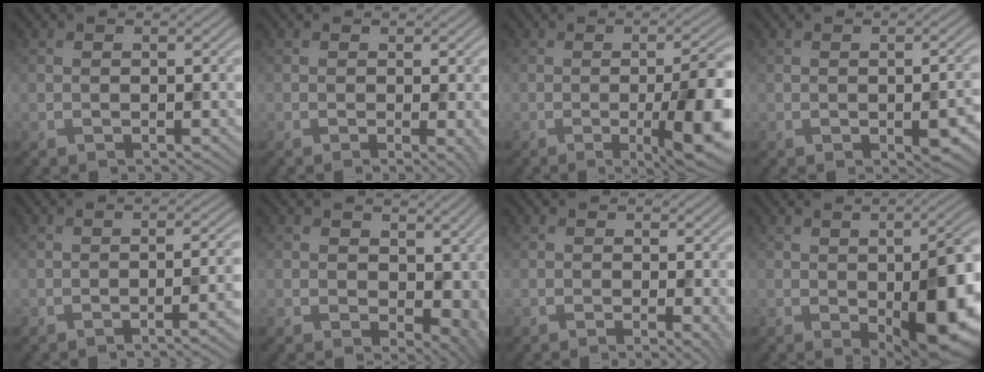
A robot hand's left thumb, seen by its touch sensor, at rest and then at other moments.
{"total": 1.8, "force": [-0.2, 0.3, 1.7], "torque": [-0.024, -0.005, -0.005]}
{"total": 10.5, "force": [-2.5, 2.4, 9.9], "torque": [-0.133, -0.003, -0.040]}
{"total": 3.8, "force": [-1.2, 1.6, 3.2], "torque": [-0.043, -0.010, -0.011]}
{"total": 4.0, "force": [-1.4, 0.9, 3.6], "torque": [-0.033, 0.007, -0.025]}
{"total": 8.5, "force": [0.5, 5.9, 6.1], "torque": [-0.096, -0.028, 0.022]}
{"total": 2.0, "force": [0.0, 0.5, 2.0], "torque": [-0.027, -0.005, -0.002]}
{"total": 13.2, "force": [-2.4, 5.4, 11.8], "torque": [-0.147, -0.017, -0.024]}